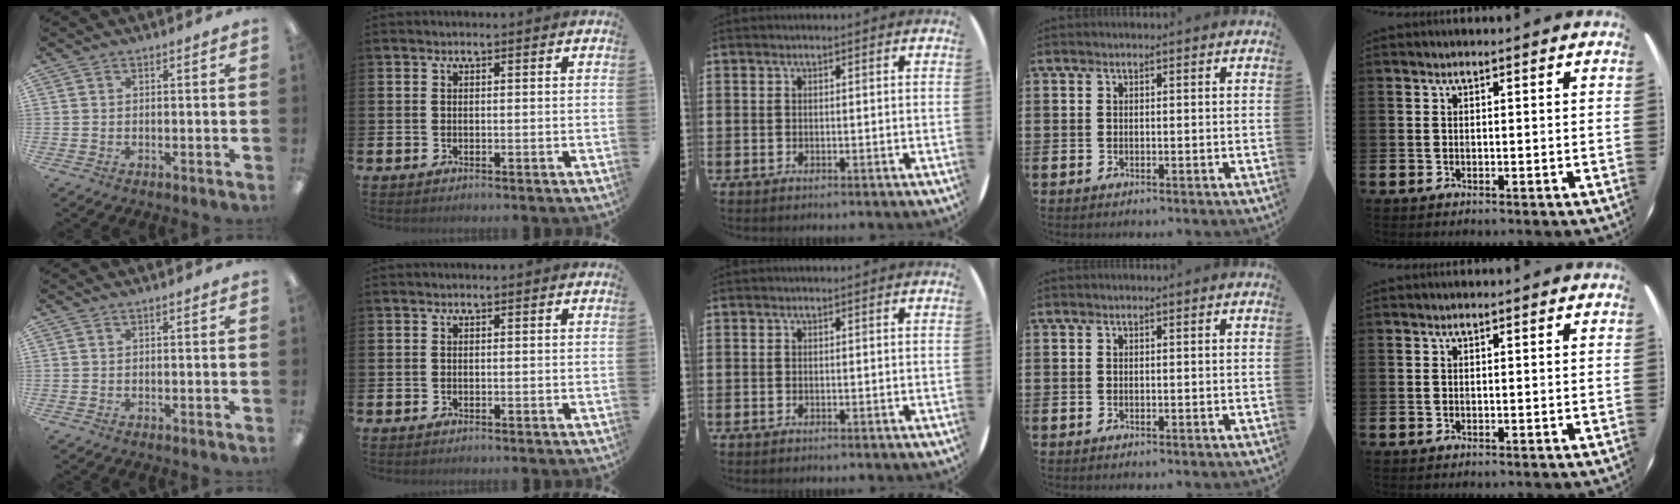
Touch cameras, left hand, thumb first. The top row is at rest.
{}